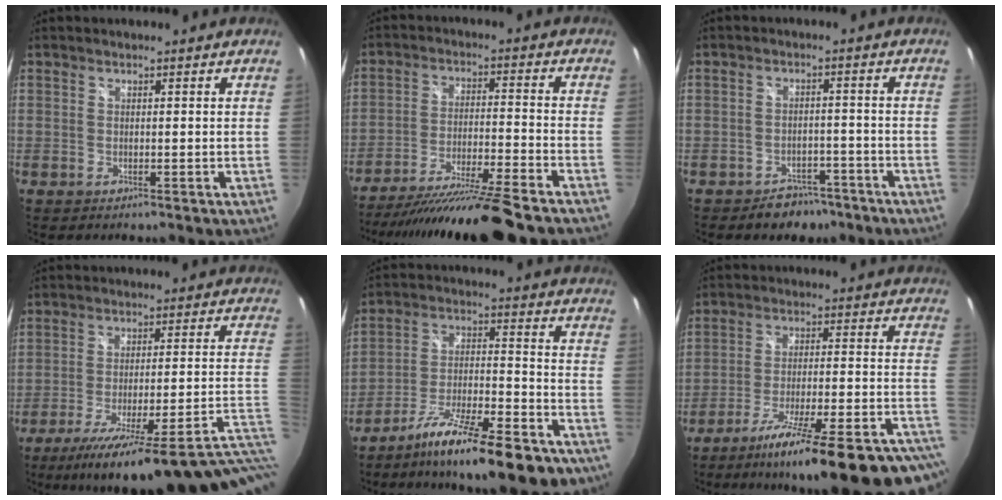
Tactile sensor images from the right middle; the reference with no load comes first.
{"total": 16.9, "force": [-14.9, -1.7, 7.9], "torque": [-0.155, -0.032, -0.243]}
{"total": 6.5, "force": [-5.1, 3.8, 1.4], "torque": [-0.030, 0.018, -0.060]}
{"total": 24.6, "force": [-18.0, 1.1, 16.8], "torque": [-0.222, -0.047, -0.246]}
{"total": 19.3, "force": [-14.6, 3.6, 12.1], "torque": [-0.202, -0.029, -0.225]}
{"total": 28.3, "force": [-23.9, 2.4, 15.1], "torque": [-0.200, -0.052, -0.331]}